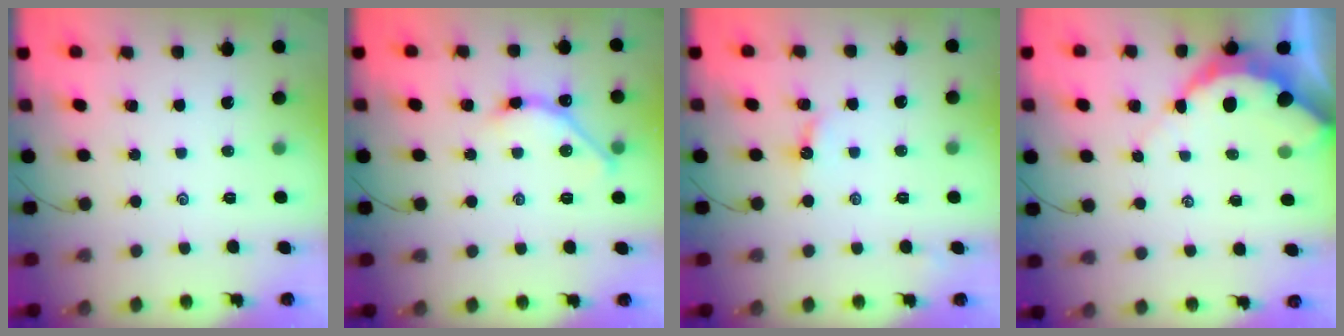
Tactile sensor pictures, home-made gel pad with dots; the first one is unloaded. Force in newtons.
{"total": 5.6, "press": 5.5, "slide": 0.8}
{"total": 5.0, "press": 4.9, "slide": 0.6}
{"total": 6.6, "press": 6.5, "slide": 0.7}